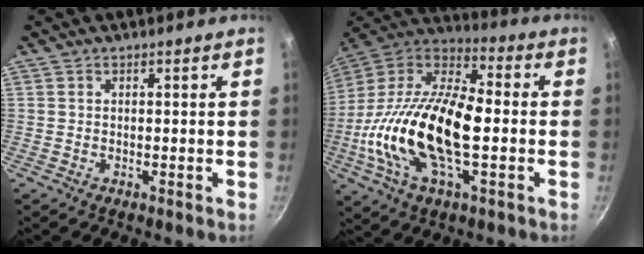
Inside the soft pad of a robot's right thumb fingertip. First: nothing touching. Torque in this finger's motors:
{"motor_torque": [1.39, 2.72, 2.67, -0.09, 0.83]}